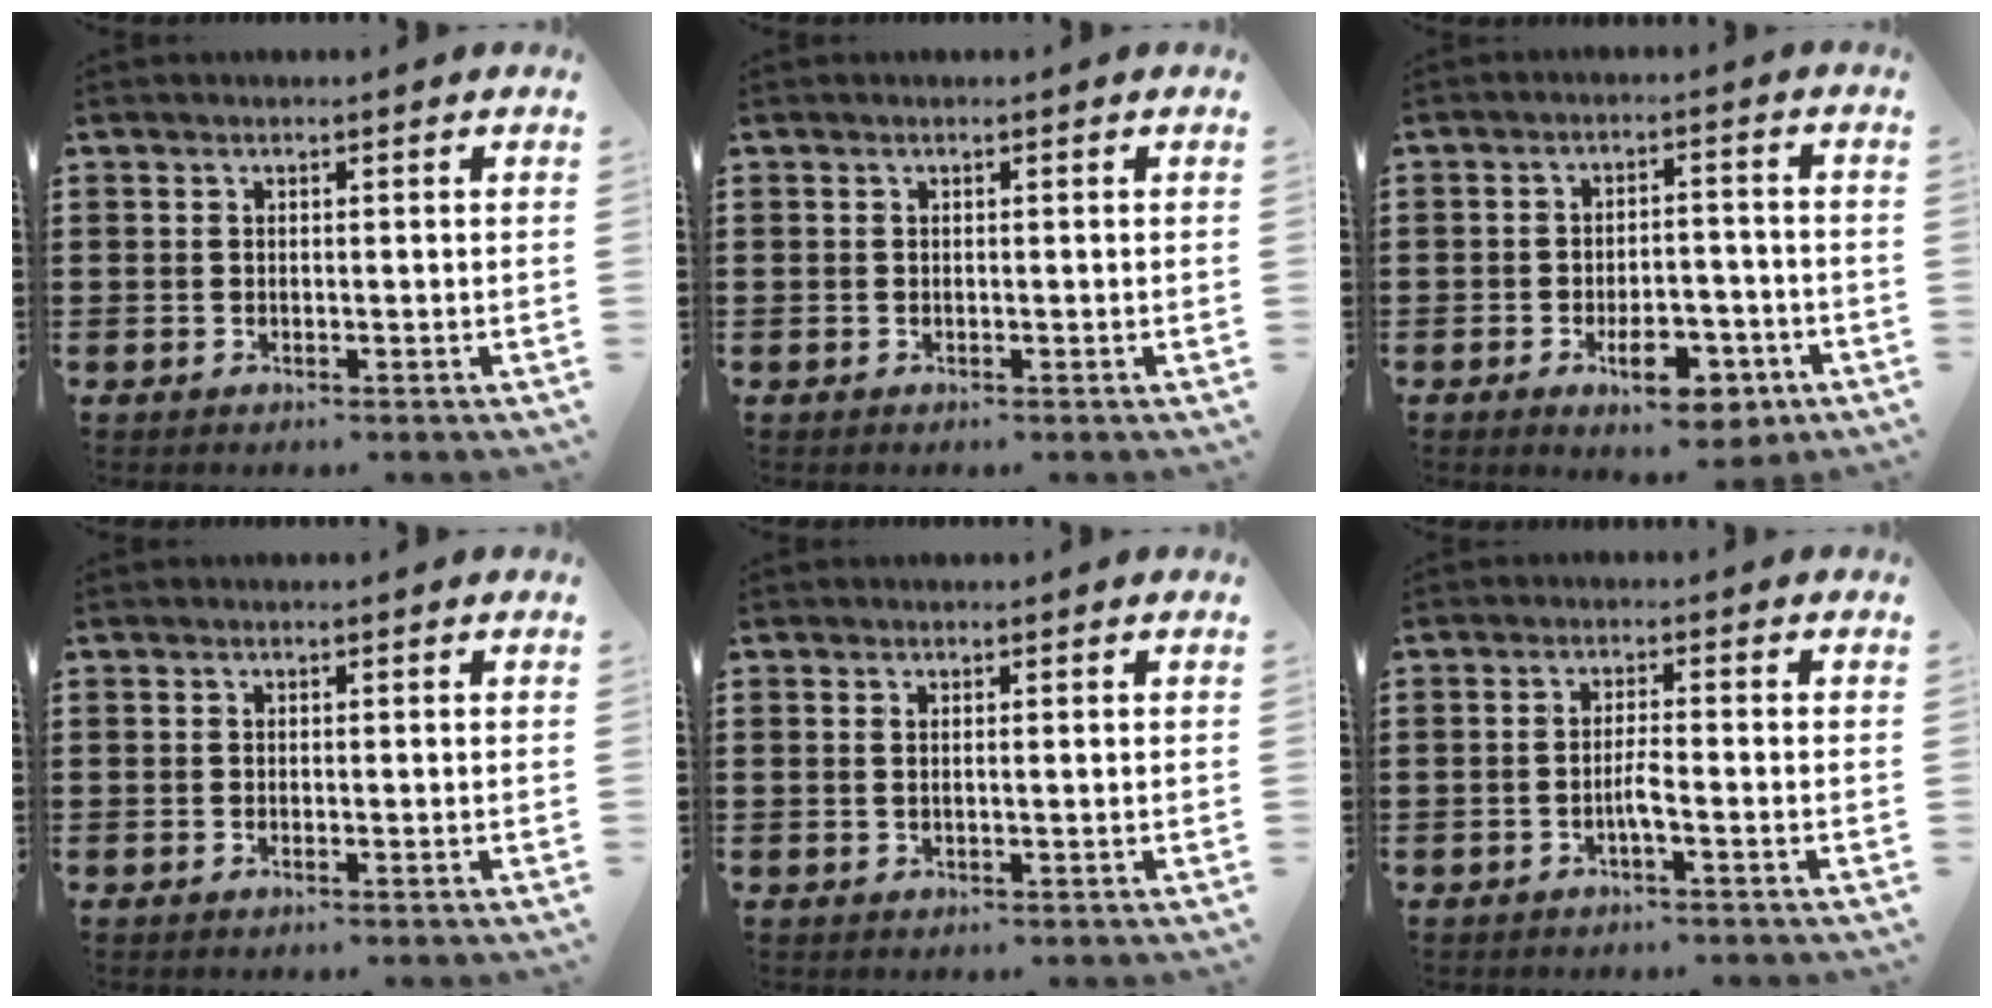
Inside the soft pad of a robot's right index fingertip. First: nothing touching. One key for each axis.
{"total": 0.0}
{"total": 8.4, "fx": -4.6, "fy": 3.5, "fz": 6.2, "tx": -0.090, "ty": 0.009, "tz": -0.075}
{"total": 0.0}
{"total": 0.8, "fx": 0.2, "fy": 0.1, "fz": 0.8, "tx": -0.015, "ty": 0.000, "tz": 0.004}
{"total": 2.4, "fx": -1.1, "fy": 0.0, "fz": 2.1, "tx": -0.046, "ty": -0.003, "tz": -0.024}